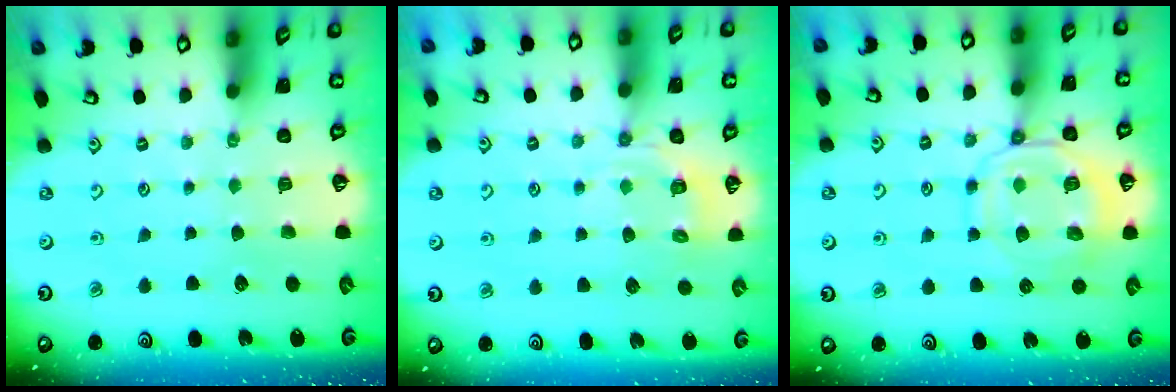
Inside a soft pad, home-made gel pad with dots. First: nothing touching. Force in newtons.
{"total": 8.6, "press": 8.5, "slide": 1.4}
{"total": 10.2, "press": 10.1, "slide": 1.3}